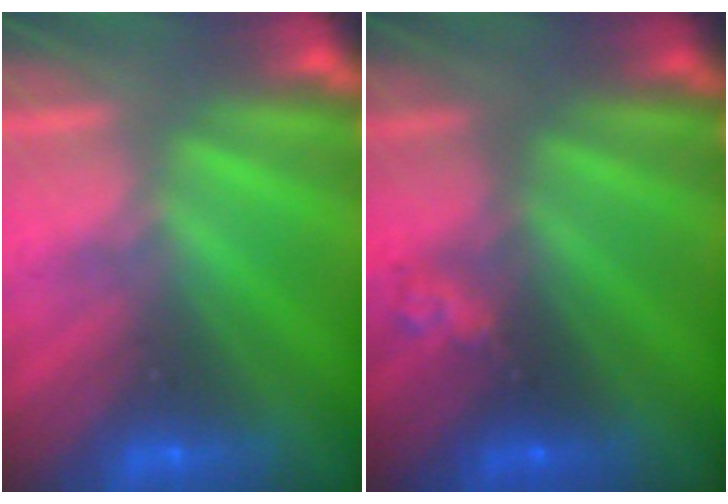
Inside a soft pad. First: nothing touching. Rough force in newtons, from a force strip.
{"total": 2.2}